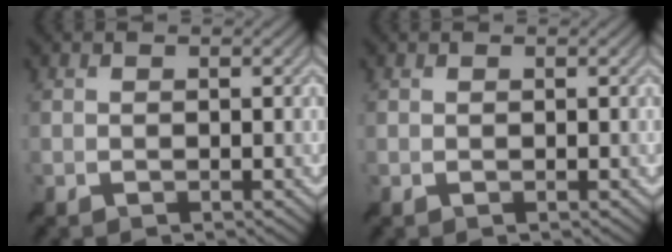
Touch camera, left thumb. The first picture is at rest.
{"total": 0.0}